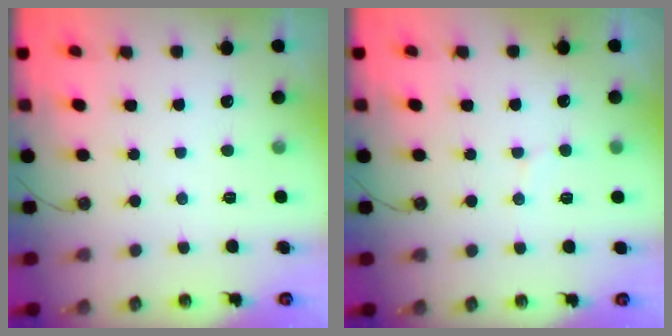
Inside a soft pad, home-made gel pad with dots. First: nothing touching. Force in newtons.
{"total": 5.3, "press": 5.3, "slide": 0.9}